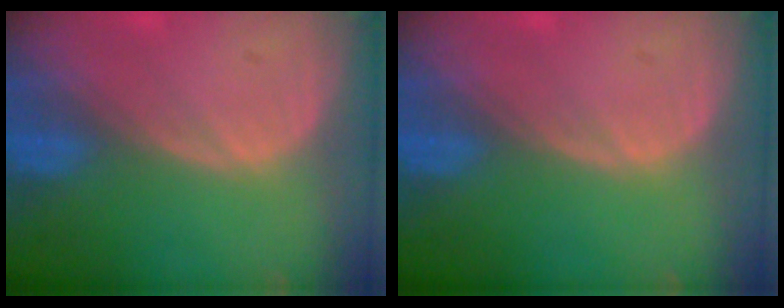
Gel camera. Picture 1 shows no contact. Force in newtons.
{"total": 0.0}